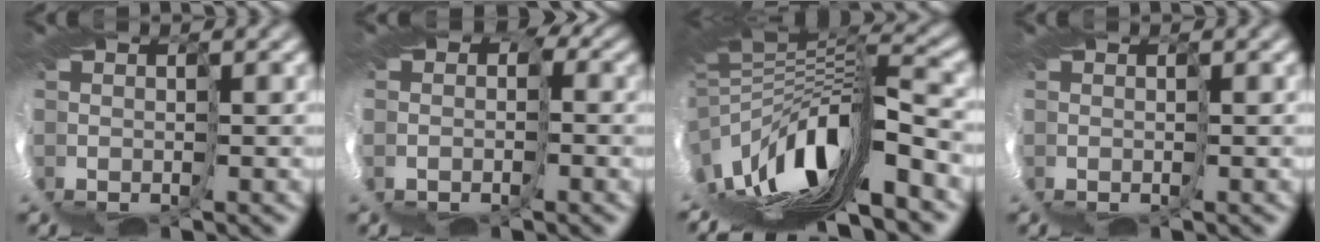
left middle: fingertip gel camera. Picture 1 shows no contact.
{"total": 2.7, "force": [0.0, 2.2, 1.6], "torque": [-0.033, 0.005, 0.003]}
{"total": 8.3, "force": [-2.5, -1.0, 7.9], "torque": [-0.150, 0.001, -0.015]}
{"total": 0.0}